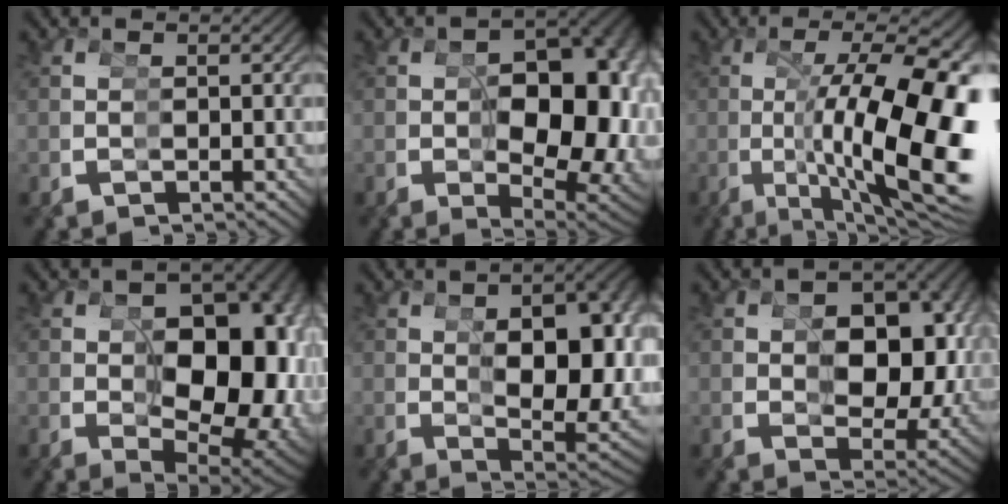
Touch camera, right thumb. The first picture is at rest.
{"total": 15.0, "force": [-1.3, 9.0, 12.0], "torque": [-0.171, -0.056, 0.006]}
{"total": 17.7, "force": [-2.1, 8.6, 15.4], "torque": [-0.265, -0.053, 0.005]}
{"total": 16.7, "force": [-0.7, 10.4, 13.0], "torque": [-0.193, -0.061, 0.019]}
{"total": 11.2, "force": [-0.1, 5.7, 9.6], "torque": [-0.139, -0.030, 0.019]}
{"total": 10.2, "force": [0.6, 6.9, 7.6], "torque": [-0.118, -0.034, 0.023]}